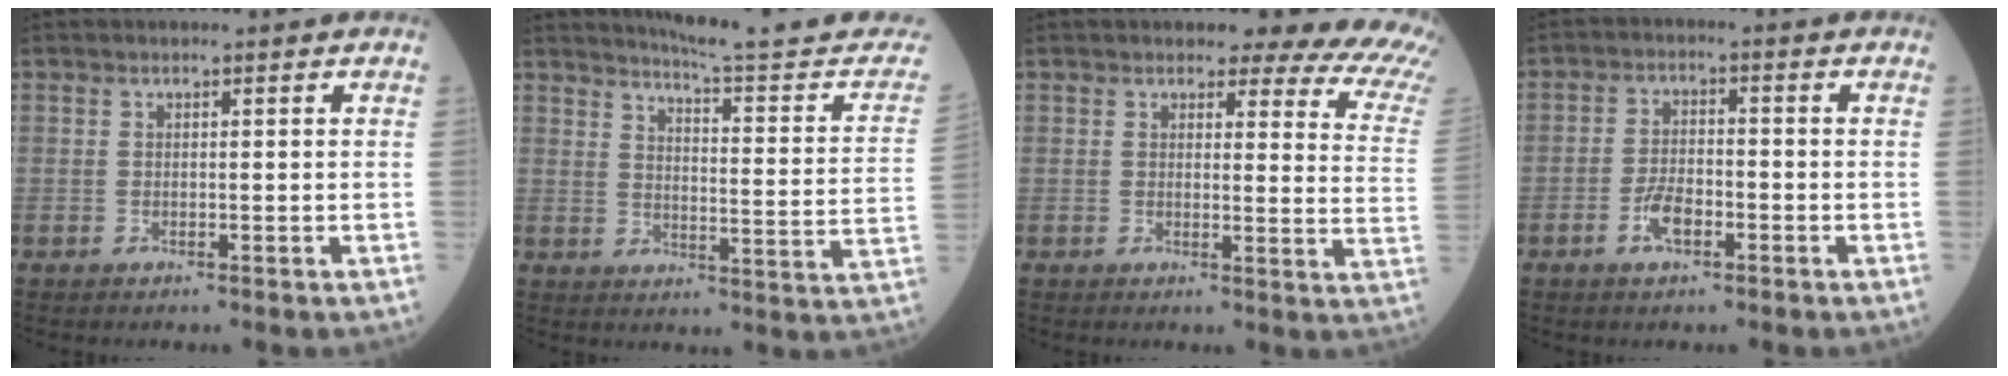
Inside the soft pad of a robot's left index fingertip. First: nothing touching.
{"total": 17.7, "force": [16.7, 0.5, 5.8], "torque": [-0.074, -0.077, 0.199]}
{"total": 14.9, "force": [13.1, 3.4, 6.2], "torque": [-0.046, -0.065, 0.111]}
{"total": 4.4, "force": [-2.1, 1.7, 3.4], "torque": [-0.071, 0.002, -0.042]}